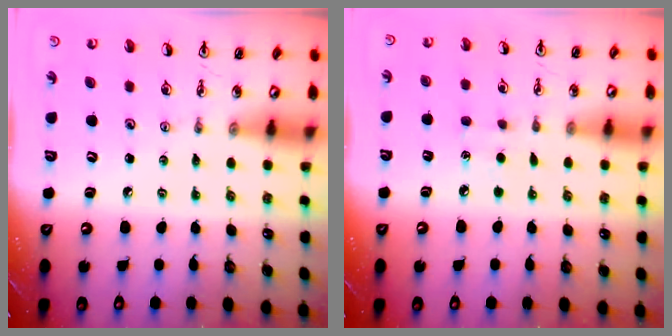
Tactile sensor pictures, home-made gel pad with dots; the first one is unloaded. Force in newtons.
{"total": 4.9, "press": 4.9, "slide": 0.6}